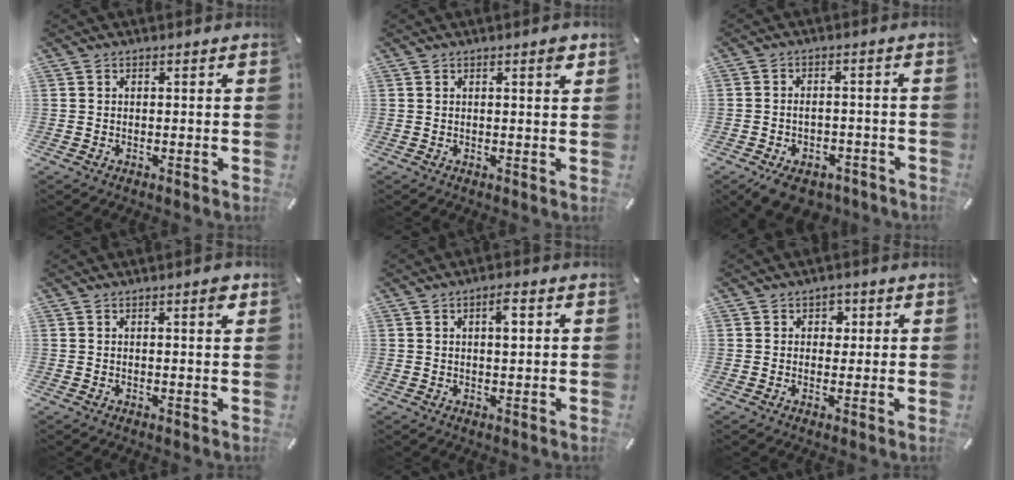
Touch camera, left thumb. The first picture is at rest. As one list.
[{"total": 1.9, "force": [1.1, 0.3, 1.6], "torque": [-0.025, -0.002, 0.015]}, {"total": 5.0, "force": [-2.9, 3.3, 2.4], "torque": [-0.043, 0.019, -0.052]}, {"total": 2.1, "force": [1.1, 0.3, 1.8], "torque": [-0.028, 0.000, 0.015]}, {"total": 3.5, "force": [1.1, 1.2, 3.1], "torque": [-0.050, 0.001, 0.013]}, {"total": 2.5, "force": [0.6, 2.3, 0.8], "torque": [0.003, -0.006, 0.001]}]